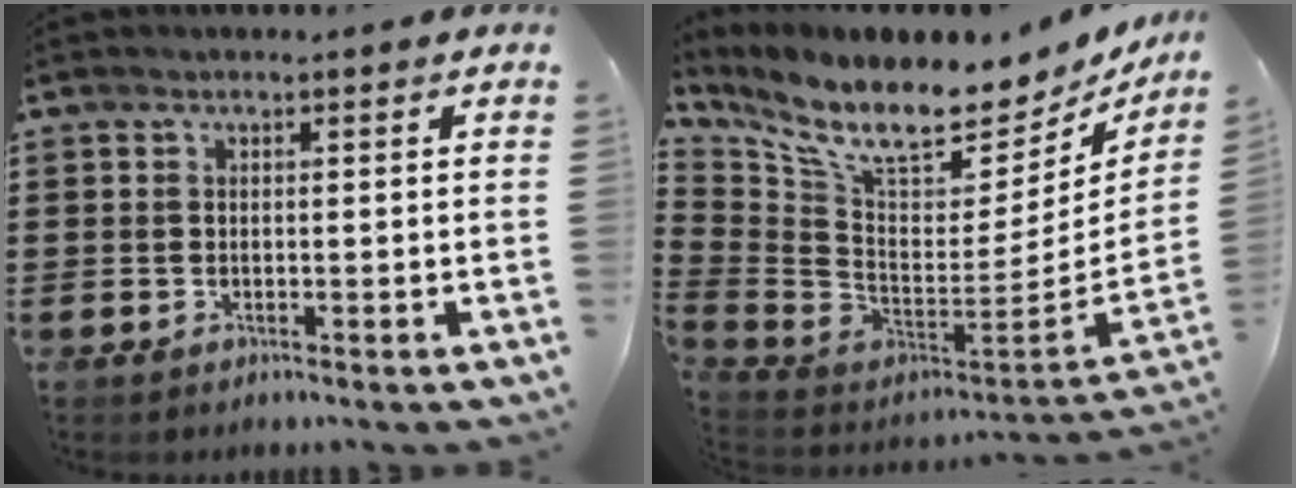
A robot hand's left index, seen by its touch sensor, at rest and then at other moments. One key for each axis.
{"total": 10.8, "fx": 8.1, "fy": 2.6, "fz": 6.6, "tx": -0.148, "ty": -0.078, "tz": 0.138}